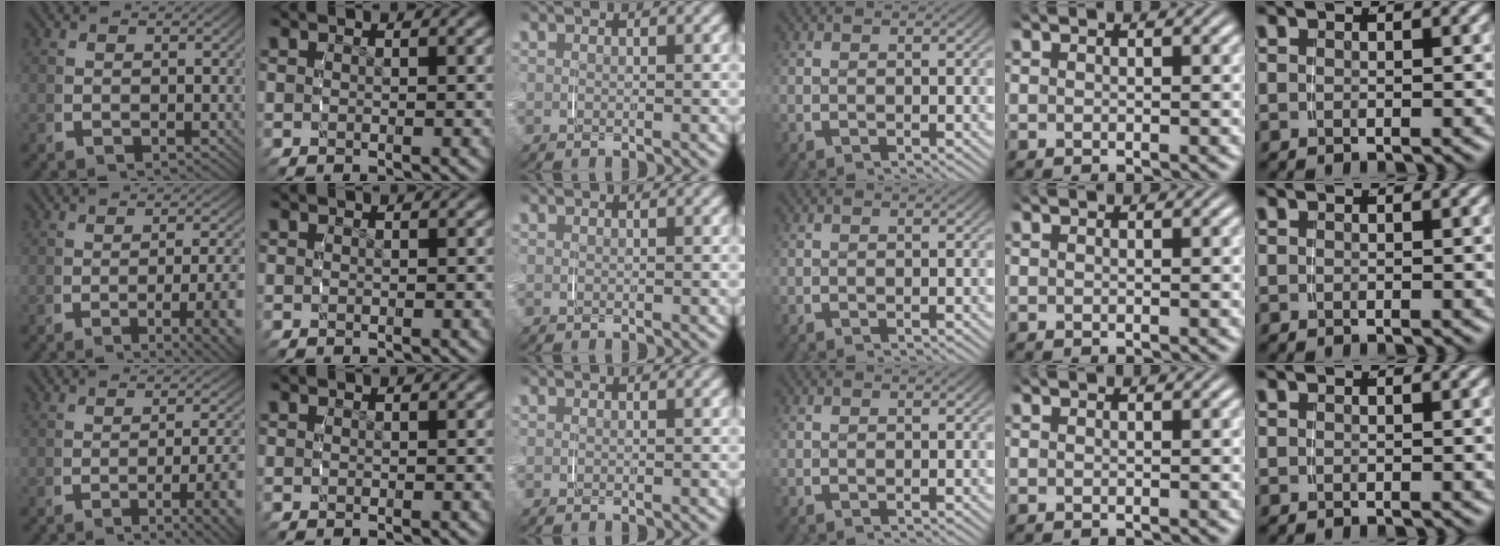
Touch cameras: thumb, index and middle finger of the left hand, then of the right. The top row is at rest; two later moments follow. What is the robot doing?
{"motion": "grasp_and_lifting", "object": "jewelry box"}